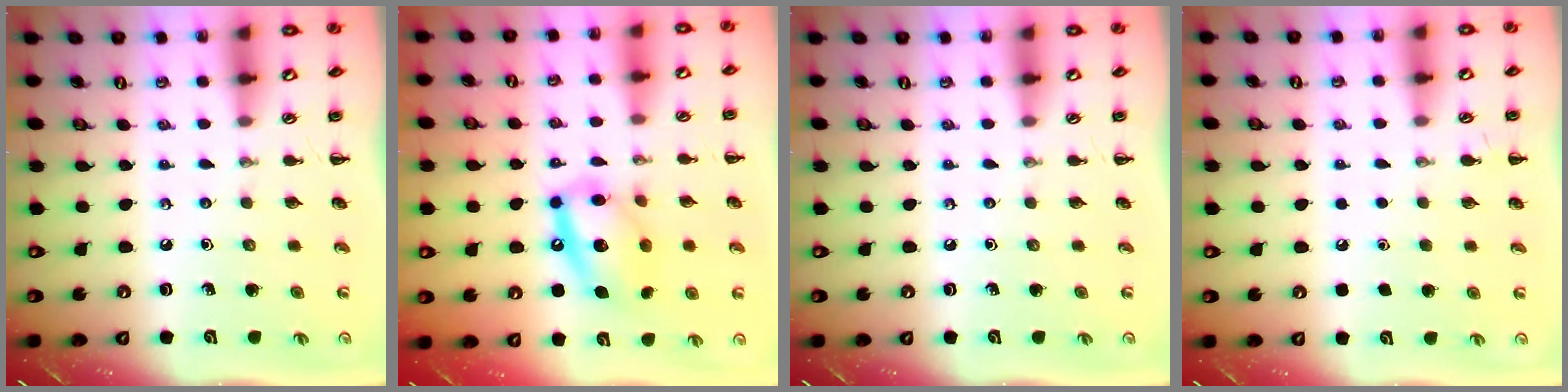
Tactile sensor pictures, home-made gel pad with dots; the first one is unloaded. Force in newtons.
{"total": 16.0, "press": 15.8, "slide": 2.5}
{"total": 0.0}
{"total": 1.8, "press": 1.8, "slide": 0.1}